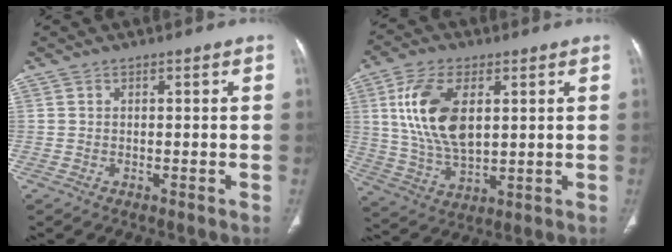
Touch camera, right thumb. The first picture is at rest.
{"total": 14.6, "force": [3.6, 7.9, 11.8], "torque": [-0.226, -0.013, 0.076]}